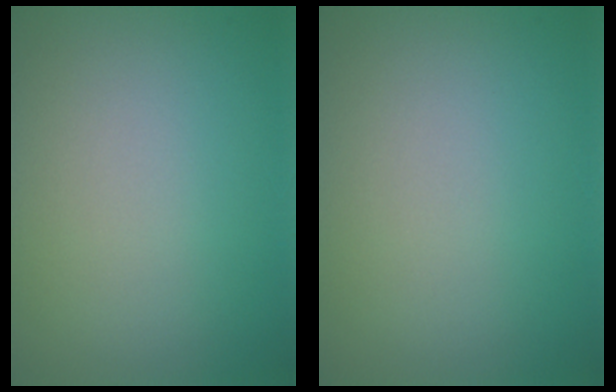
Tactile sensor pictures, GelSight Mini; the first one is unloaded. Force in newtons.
{"total": 0.0}